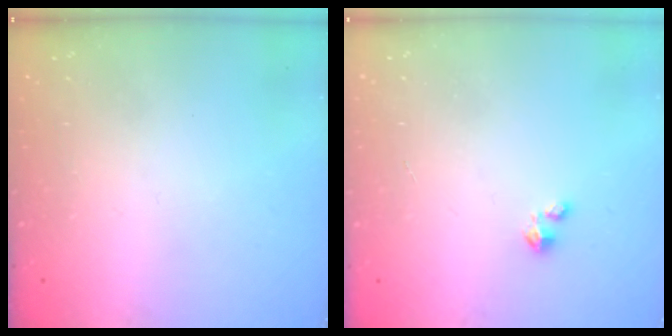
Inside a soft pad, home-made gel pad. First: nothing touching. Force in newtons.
{"total": 1.4, "press": 1.4, "slide": 0.2}